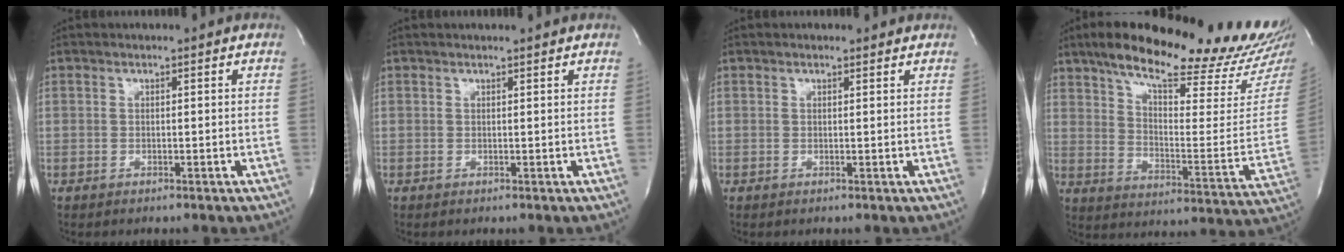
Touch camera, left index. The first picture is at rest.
{"total": 2.1, "force": [2.0, -0.1, 0.5], "torque": [-0.010, 0.009, 0.023]}
{"total": 1.3, "force": [1.2, 0.4, 0.3], "torque": [-0.013, 0.007, 0.014]}
{"total": 28.7, "force": [23.6, 3.2, 15.9], "torque": [-0.238, -0.061, 0.313]}